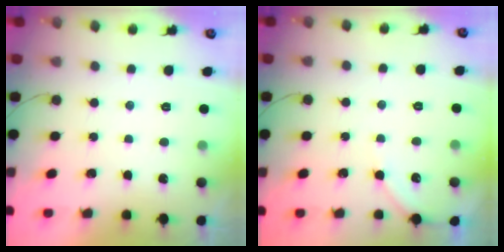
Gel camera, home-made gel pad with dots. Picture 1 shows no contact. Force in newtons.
{"total": 3.9, "press": 3.9, "slide": 0.5}